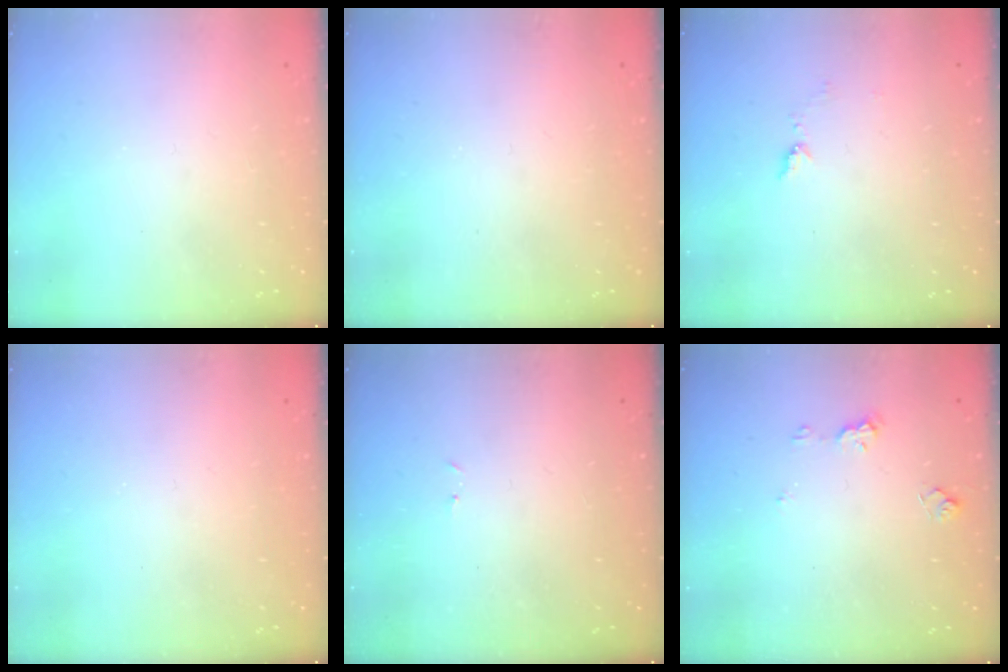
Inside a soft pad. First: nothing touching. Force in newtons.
{"total": 0.0}
{"total": 4.6, "press": 4.5, "slide": 0.5}
{"total": 0.0}
{"total": 3.0, "press": 2.9, "slide": 0.4}
{"total": 5.5, "press": 5.5, "slide": 0.6}